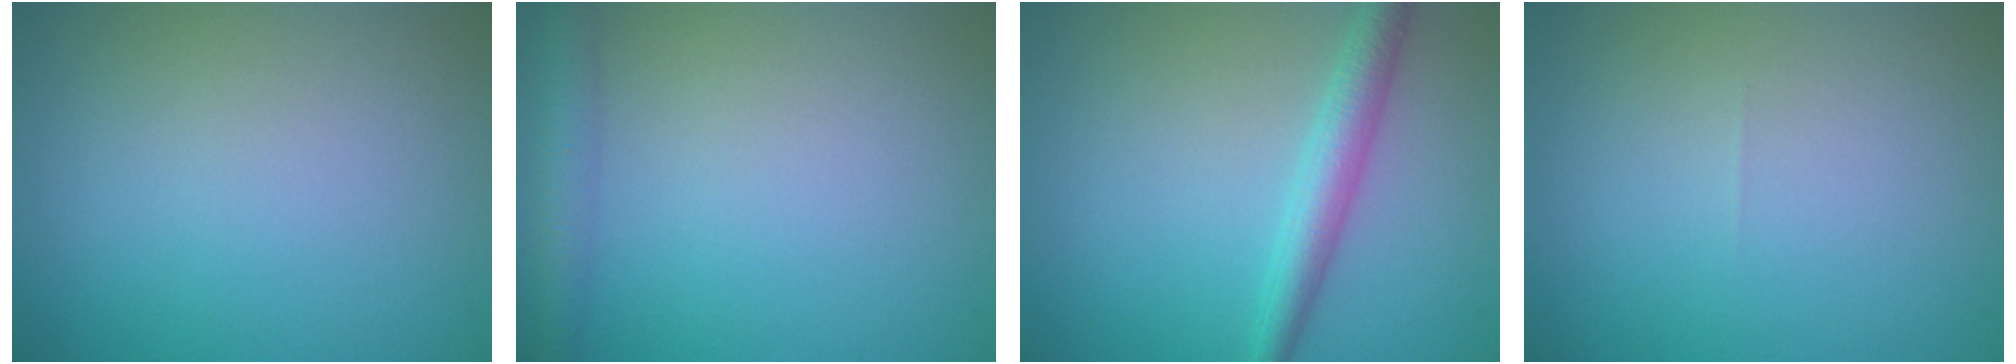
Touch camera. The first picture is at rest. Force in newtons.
{"total": 2.7, "press": 2.7, "slide": 0.2}
{"total": 3.1, "press": 3.1, "slide": 0.0}
{"total": 0.0}